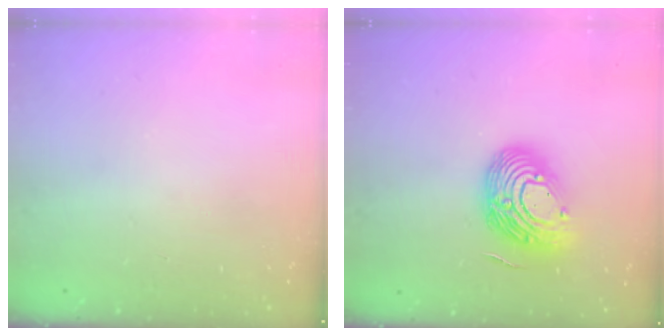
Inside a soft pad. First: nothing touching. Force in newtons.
{"total": 16.1, "press": 16.0, "slide": 1.8}